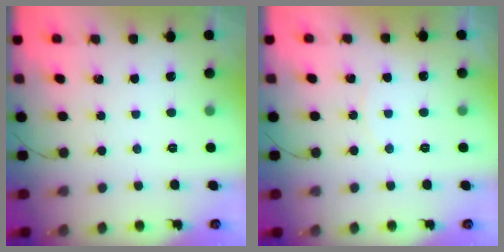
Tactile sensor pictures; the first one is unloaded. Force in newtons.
{"total": 2.2, "press": 2.1, "slide": 0.4}